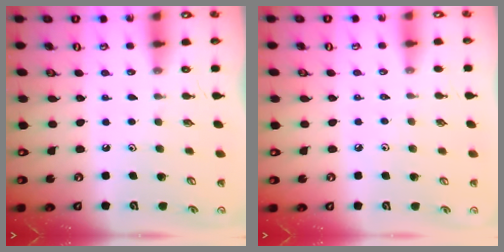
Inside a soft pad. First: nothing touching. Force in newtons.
{"total": 2.8, "press": 2.7, "slide": 0.6}